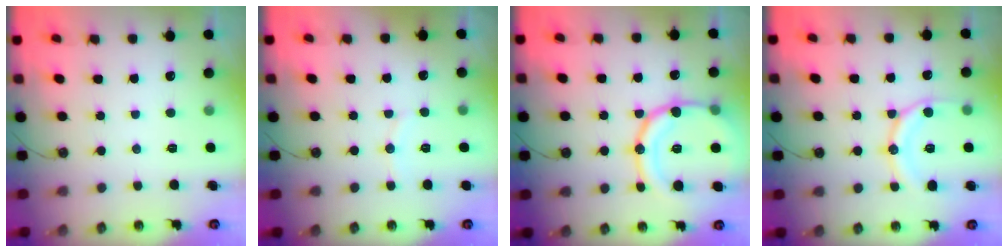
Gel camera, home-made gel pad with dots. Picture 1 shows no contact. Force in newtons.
{"total": 4.7, "press": 4.6, "slide": 0.8}
{"total": 19.7, "press": 19.4, "slide": 3.5}
{"total": 12.1, "press": 12.0, "slide": 1.5}